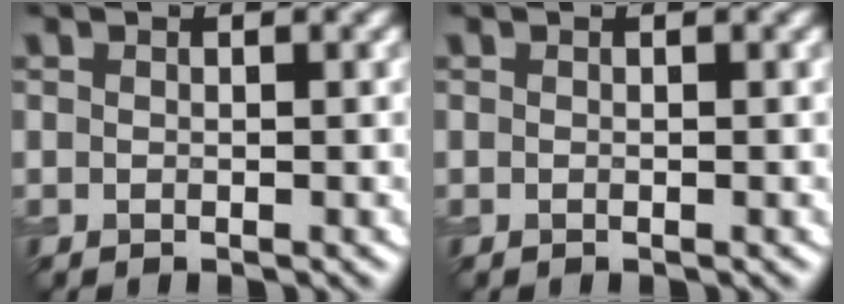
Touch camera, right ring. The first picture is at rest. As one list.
[{"total": 0.0}]